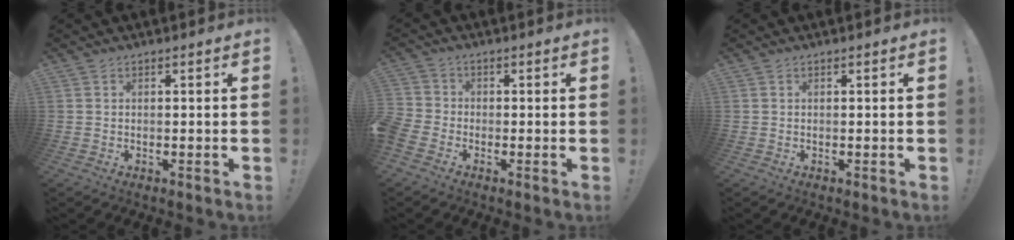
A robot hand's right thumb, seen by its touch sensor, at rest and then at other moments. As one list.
[{"total": 4.4, "force": [-2.3, 3.2, 2.0], "torque": [-0.060, 0.008, -0.045]}, {"total": 0.0}]